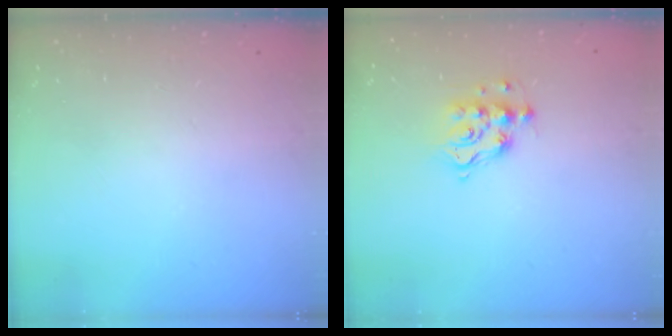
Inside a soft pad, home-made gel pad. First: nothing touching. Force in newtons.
{"total": 8.6, "press": 8.6, "slide": 0.5}